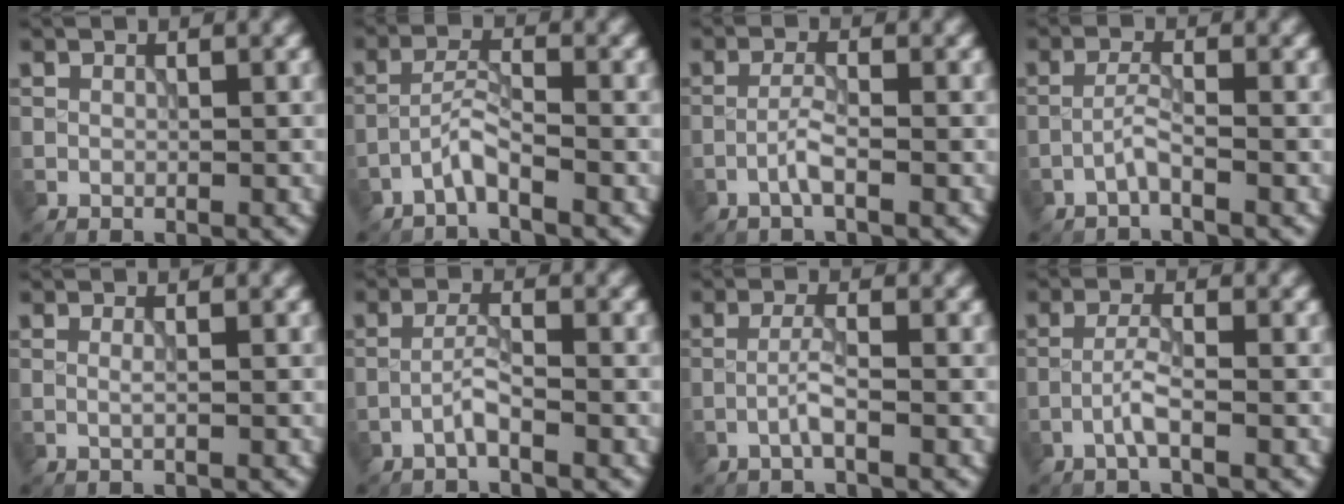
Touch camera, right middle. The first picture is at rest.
{"total": 2.3, "force": [-1.7, 0.2, 1.4], "torque": [-0.030, 0.010, -0.041]}
{"total": 1.8, "force": [-1.0, 0.1, 1.5], "torque": [-0.032, 0.007, -0.025]}
{"total": 1.6, "force": [-1.1, 0.0, 1.2], "torque": [-0.024, 0.009, -0.027]}
{"total": 0.8, "force": [0.1, 0.2, 0.7], "torque": [-0.012, -0.001, -0.004]}
{"total": 1.8, "force": [-1.2, 0.1, 1.3], "torque": [-0.026, 0.009, -0.028]}
{"total": 1.8, "force": [-0.8, 0.0, 1.6], "torque": [-0.032, 0.008, -0.022]}
{"total": 2.0, "force": [-1.1, 0.1, 1.7], "torque": [-0.036, 0.009, -0.027]}